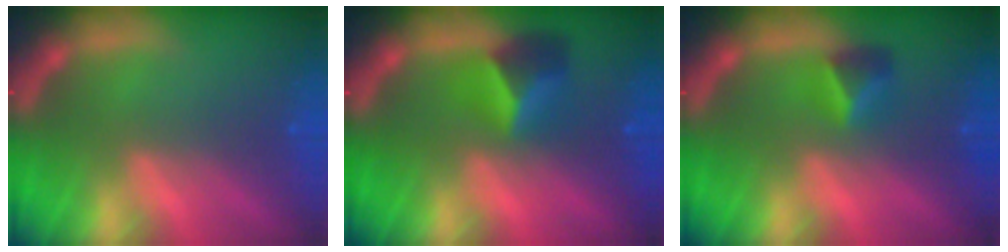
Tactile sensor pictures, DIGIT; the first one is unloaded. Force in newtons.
{"total": 4.0}
{"total": 2.4}